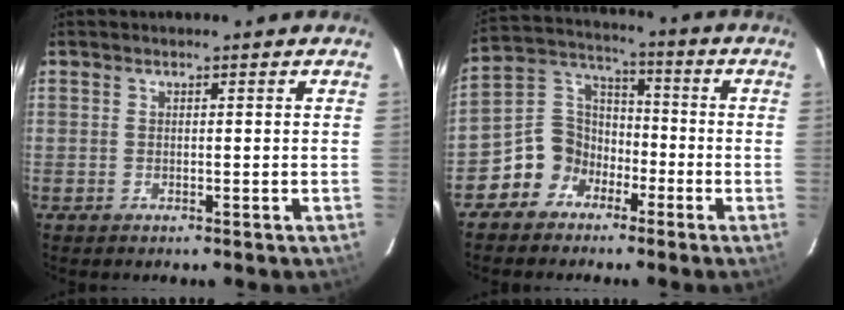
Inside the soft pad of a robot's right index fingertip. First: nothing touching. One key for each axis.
{"total": 9.2, "fx": -5.0, "fy": 7.5, "fz": 1.7, "tx": -0.042, "ty": 0.050, "tz": -0.096}